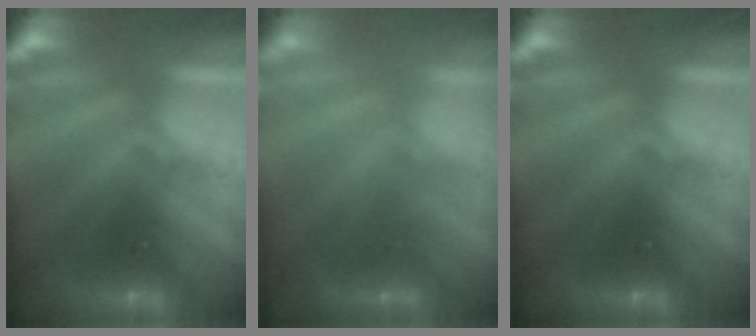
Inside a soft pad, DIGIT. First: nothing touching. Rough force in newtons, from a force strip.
{"total": 2.8}
{"total": 0.0}